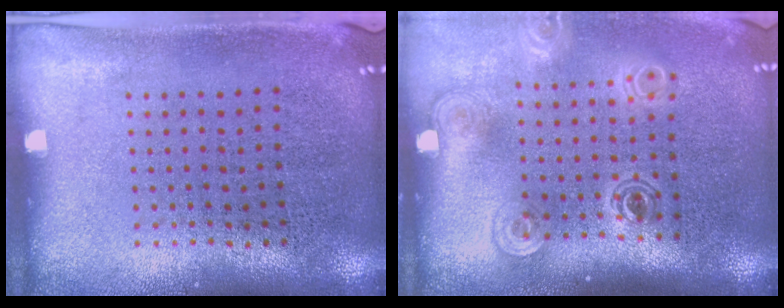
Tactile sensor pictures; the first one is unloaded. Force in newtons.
{"total": 1.8, "press": 1.4, "slide": 1.2}